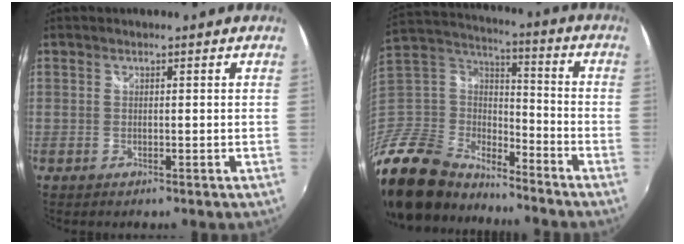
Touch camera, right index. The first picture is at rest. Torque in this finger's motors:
{"motor_torque": [-0.16, -0.09, -0.83, -0.21]}